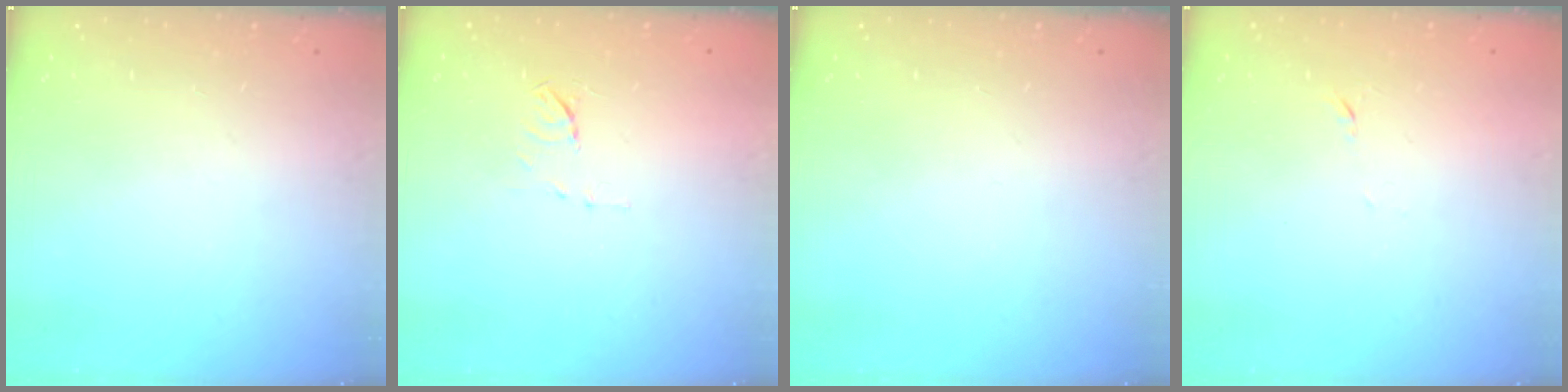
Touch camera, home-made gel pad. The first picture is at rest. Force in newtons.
{"total": 5.3, "press": 5.3, "slide": 0.6}
{"total": 0.0}
{"total": 4.4, "press": 4.3, "slide": 0.8}